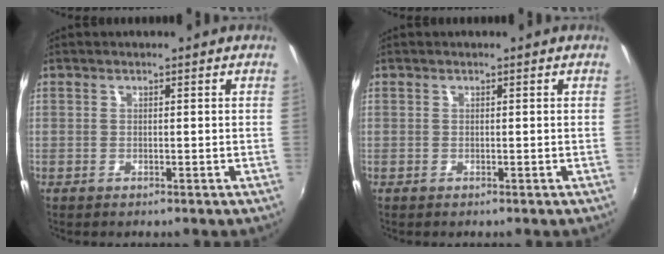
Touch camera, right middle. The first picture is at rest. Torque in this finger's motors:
{"motor_torque": [0.00, 0.00, 0.00, 0.00]}